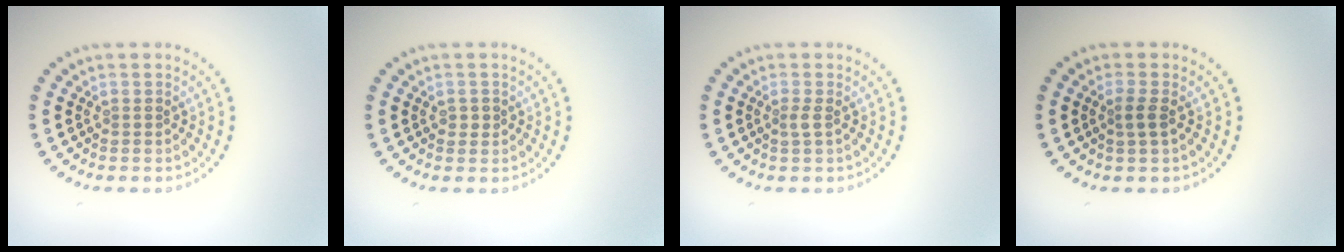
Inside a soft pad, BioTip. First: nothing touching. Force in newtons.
{"total": 1.0, "press": 1.0, "slide": 0.2}
{"total": 0.9, "press": 0.6, "slide": 0.7}
{"total": 1.3, "press": 1.1, "slide": 0.7}